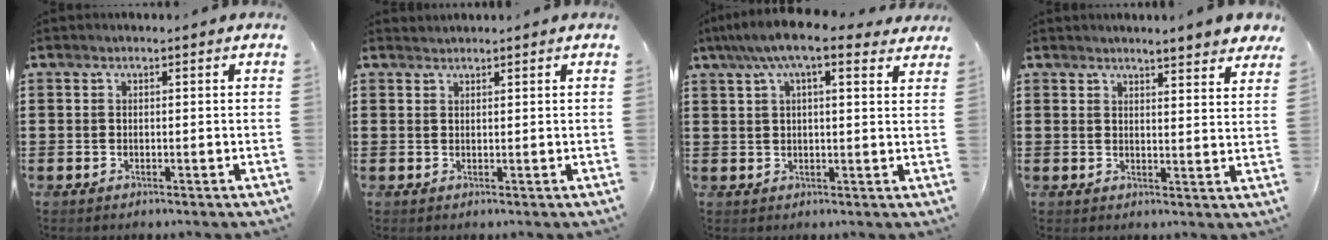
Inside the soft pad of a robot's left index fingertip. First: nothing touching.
{"total": 0.8, "force": [0.8, 0.1, -0.1], "torque": [0.000, 0.000, 0.016]}
{"total": 7.9, "force": [5.6, 1.7, 5.3], "torque": [-0.109, -0.001, 0.097]}
{"total": 3.7, "force": [3.5, -0.4, 0.9], "torque": [-0.032, -0.010, 0.064]}